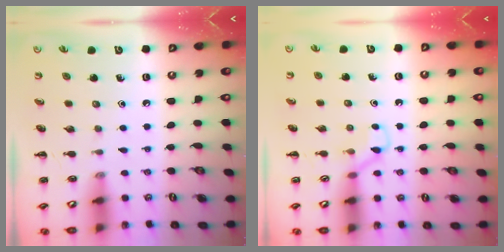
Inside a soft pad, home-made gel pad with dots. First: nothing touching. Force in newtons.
{"total": 3.5, "press": 3.3, "slide": 1.4}